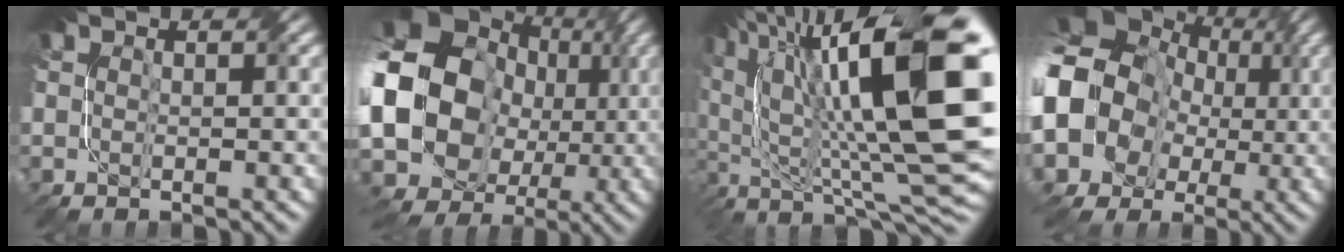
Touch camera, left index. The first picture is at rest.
{"total": 20.0, "force": [0.7, 17.1, 10.4], "torque": [-0.208, 0.015, -0.016]}
{"total": 18.3, "force": [4.9, 5.7, 16.7], "torque": [-0.271, 0.030, 0.095]}
{"total": 14.2, "force": [0.0, 12.2, 7.2], "torque": [-0.161, -0.003, -0.025]}